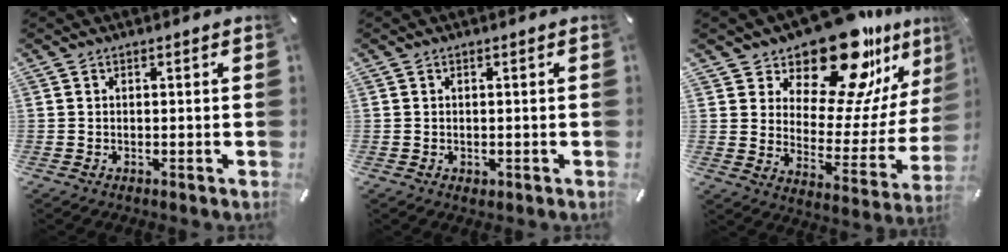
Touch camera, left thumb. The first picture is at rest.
{"total": 0.7, "force": [0.0, 0.7, 0.3], "torque": [-0.006, 0.004, -0.001]}
{"total": 20.9, "force": [16.9, 7.9, 9.2], "torque": [-0.137, -0.143, 0.285]}